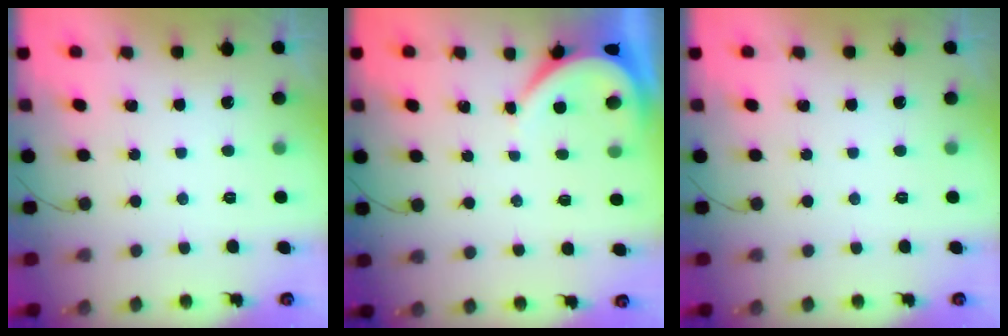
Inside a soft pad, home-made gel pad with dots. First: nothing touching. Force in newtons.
{"total": 3.5, "press": 3.4, "slide": 0.5}
{"total": 0.0}